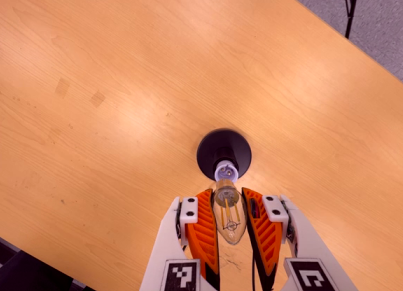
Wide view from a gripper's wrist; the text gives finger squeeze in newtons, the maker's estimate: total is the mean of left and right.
{"total": 20.4, "left": 23.0, "right": 17.7}